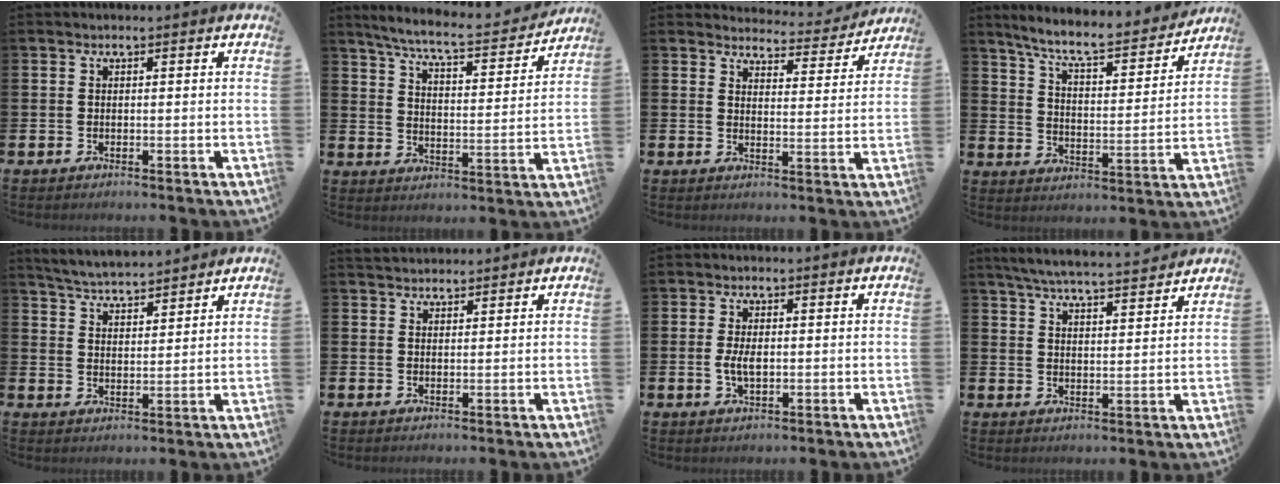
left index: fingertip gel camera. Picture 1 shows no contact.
{"total": 6.9, "force": [6.3, 0.5, 2.8], "torque": [-0.084, -0.042, 0.105]}
{"total": 4.2, "force": [4.1, 1.0, 0.3], "torque": [-0.010, -0.033, 0.066]}
{"total": 7.9, "force": [7.2, 1.1, 3.2], "torque": [-0.089, -0.051, 0.120]}
{"total": 4.8, "force": [4.7, 0.2, 0.3], "torque": [-0.030, -0.028, 0.086]}
{"total": 2.2, "force": [2.2, 0.6, 0.0], "torque": [0.004, -0.009, 0.039]}
{"total": 3.0, "force": [0.0, 1.5, 2.6], "torque": [-0.039, 0.000, -0.004]}
{"total": 5.9, "force": [5.7, 0.2, 1.5], "torque": [-0.050, -0.032, 0.102]}